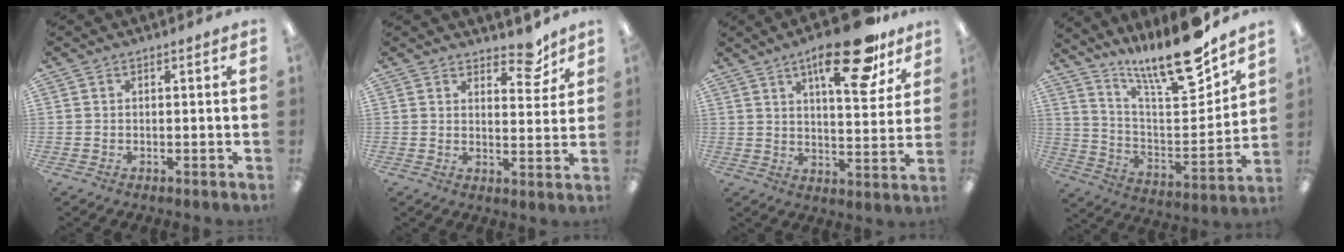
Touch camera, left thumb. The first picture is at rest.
{"total": 7.1, "force": [5.6, 3.0, 3.2], "torque": [-0.022, -0.036, 0.091]}
{"total": 19.9, "force": [12.5, 6.7, 13.9], "torque": [-0.196, -0.065, 0.193]}
{"total": 19.1, "force": [15.7, 2.5, 10.6], "torque": [-0.186, -0.117, 0.258]}